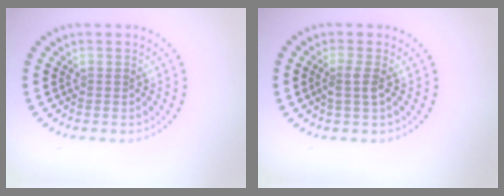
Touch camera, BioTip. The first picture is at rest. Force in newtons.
{"total": 1.5, "press": 1.3, "slide": 0.9}